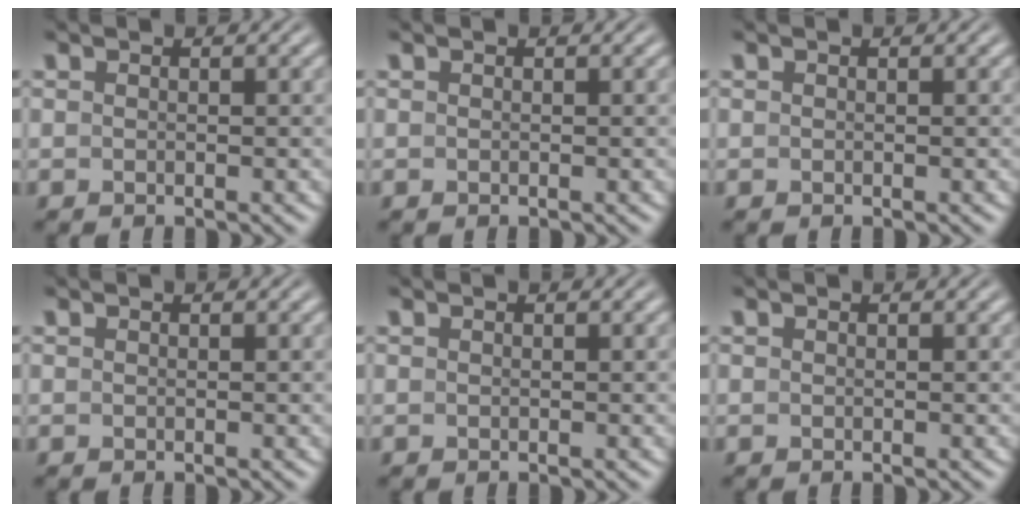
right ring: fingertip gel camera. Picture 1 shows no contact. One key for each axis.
{"total": 0.0}
{"total": 0.0}
{"total": 0.0}
{"total": 1.2, "fx": -0.3, "fy": -1.1, "fz": -0.4, "tx": 0.015, "ty": -0.010, "tz": 0.005}
{"total": 0.0}